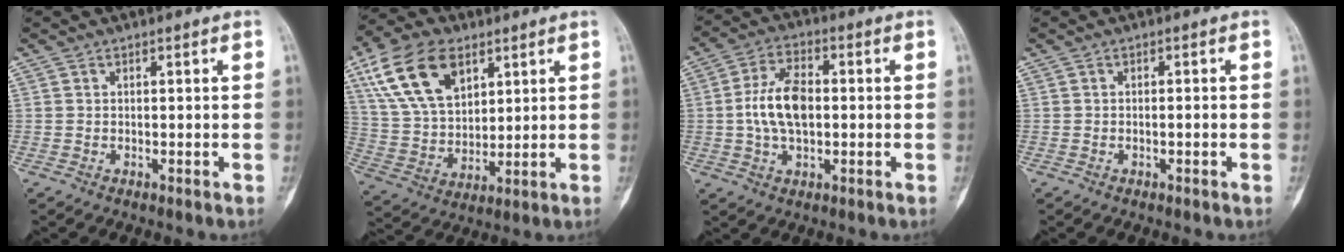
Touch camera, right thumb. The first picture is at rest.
{"total": 16.6, "force": [7.9, 9.7, 10.9], "torque": [-0.188, -0.018, 0.156]}
{"total": 10.3, "force": [0.0, 5.7, 8.5], "torque": [-0.158, 0.014, -0.004]}
{"total": 0.9, "force": [-0.3, 0.2, 0.8], "torque": [-0.015, 0.006, -0.003]}